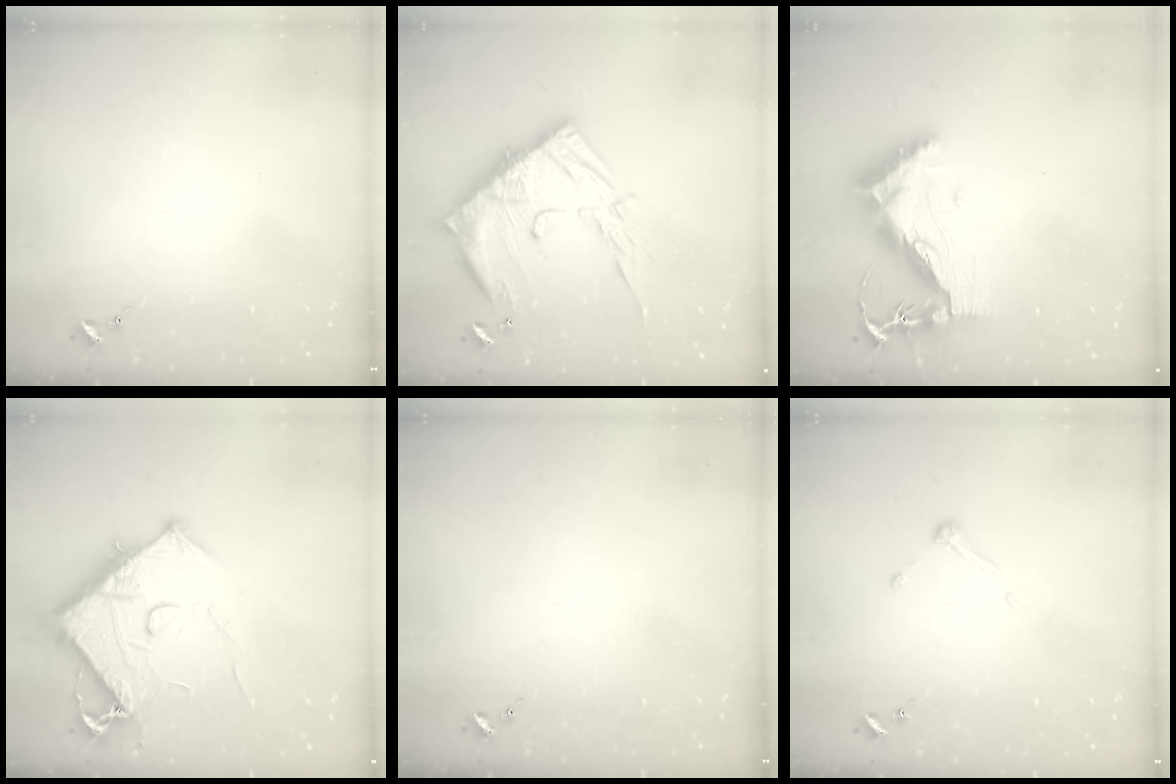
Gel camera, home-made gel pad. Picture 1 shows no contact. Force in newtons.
{"total": 22.5, "press": 22.4, "slide": 2.1}
{"total": 12.4, "press": 12.3, "slide": 1.4}
{"total": 13.1, "press": 13.1, "slide": 1.4}
{"total": 0.0}
{"total": 4.3, "press": 4.3, "slide": 0.2}